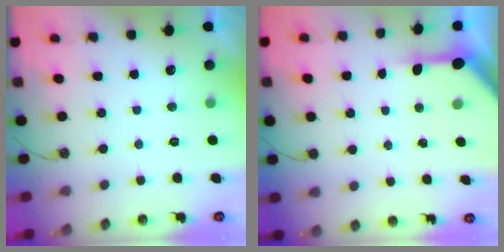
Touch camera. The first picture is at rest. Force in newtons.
{"total": 5.6, "press": 5.6, "slide": 0.4}